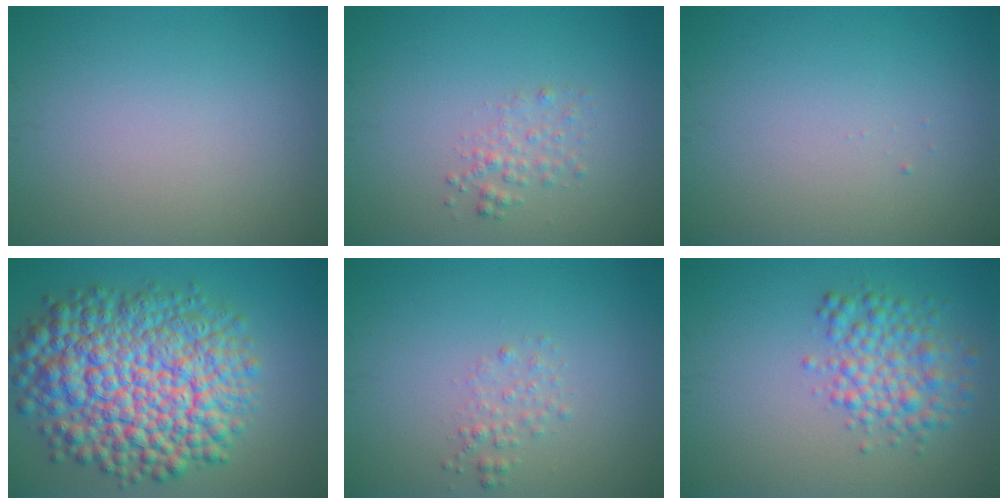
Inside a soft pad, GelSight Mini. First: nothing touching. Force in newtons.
{"total": 1.5, "press": 1.5, "slide": 0.0}
{"total": 0.0}
{"total": 13.6, "press": 13.6, "slide": 0.4}
{"total": 1.3, "press": 1.3, "slide": 0.1}
{"total": 4.1, "press": 4.1, "slide": 0.0}